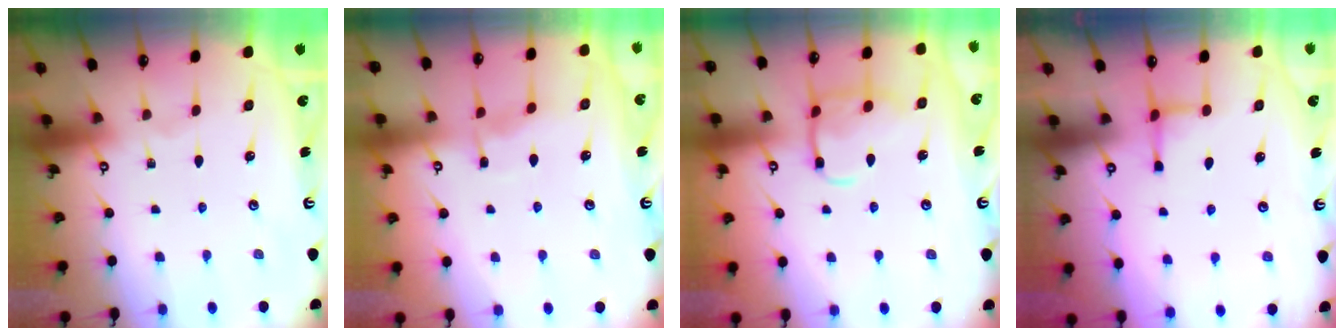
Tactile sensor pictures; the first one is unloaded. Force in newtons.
{"total": 5.1, "press": 5.0, "slide": 0.6}
{"total": 11.7, "press": 11.7, "slide": 0.9}
{"total": 1.8, "press": 1.8, "slide": 0.4}